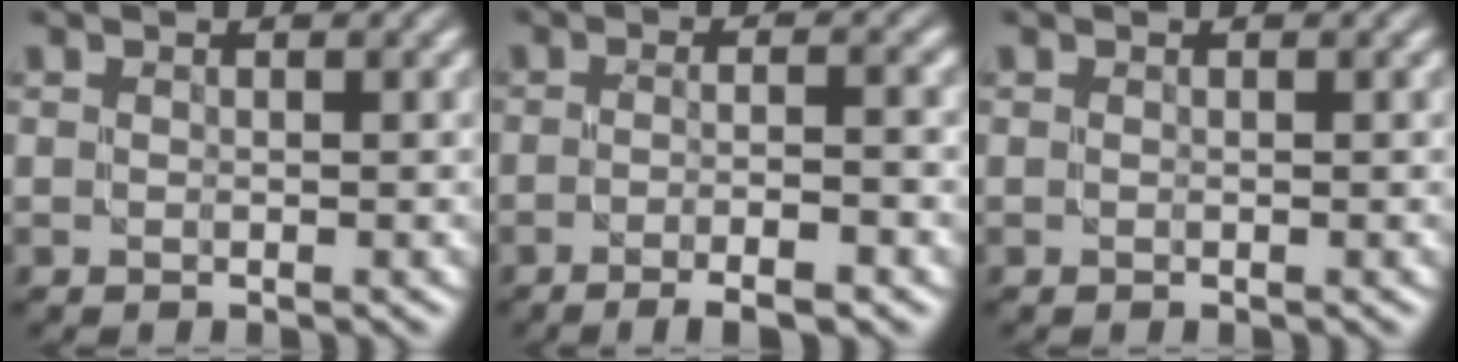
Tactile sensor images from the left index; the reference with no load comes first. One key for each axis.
{"total": 4.9, "fx": -2.4, "fy": 0.9, "fz": 4.1, "tx": -0.057, "ty": 0.000, "tz": -0.034}
{"total": 0.0}